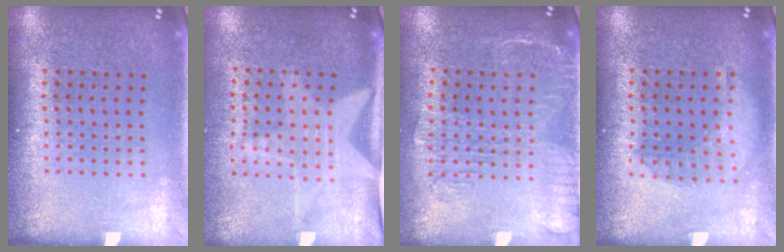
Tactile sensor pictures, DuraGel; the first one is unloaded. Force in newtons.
{"total": 2.0, "press": 1.5, "slide": 1.3}
{"total": 2.0, "press": 1.7, "slide": 1.0}
{"total": 1.4, "press": 1.3, "slide": 0.3}